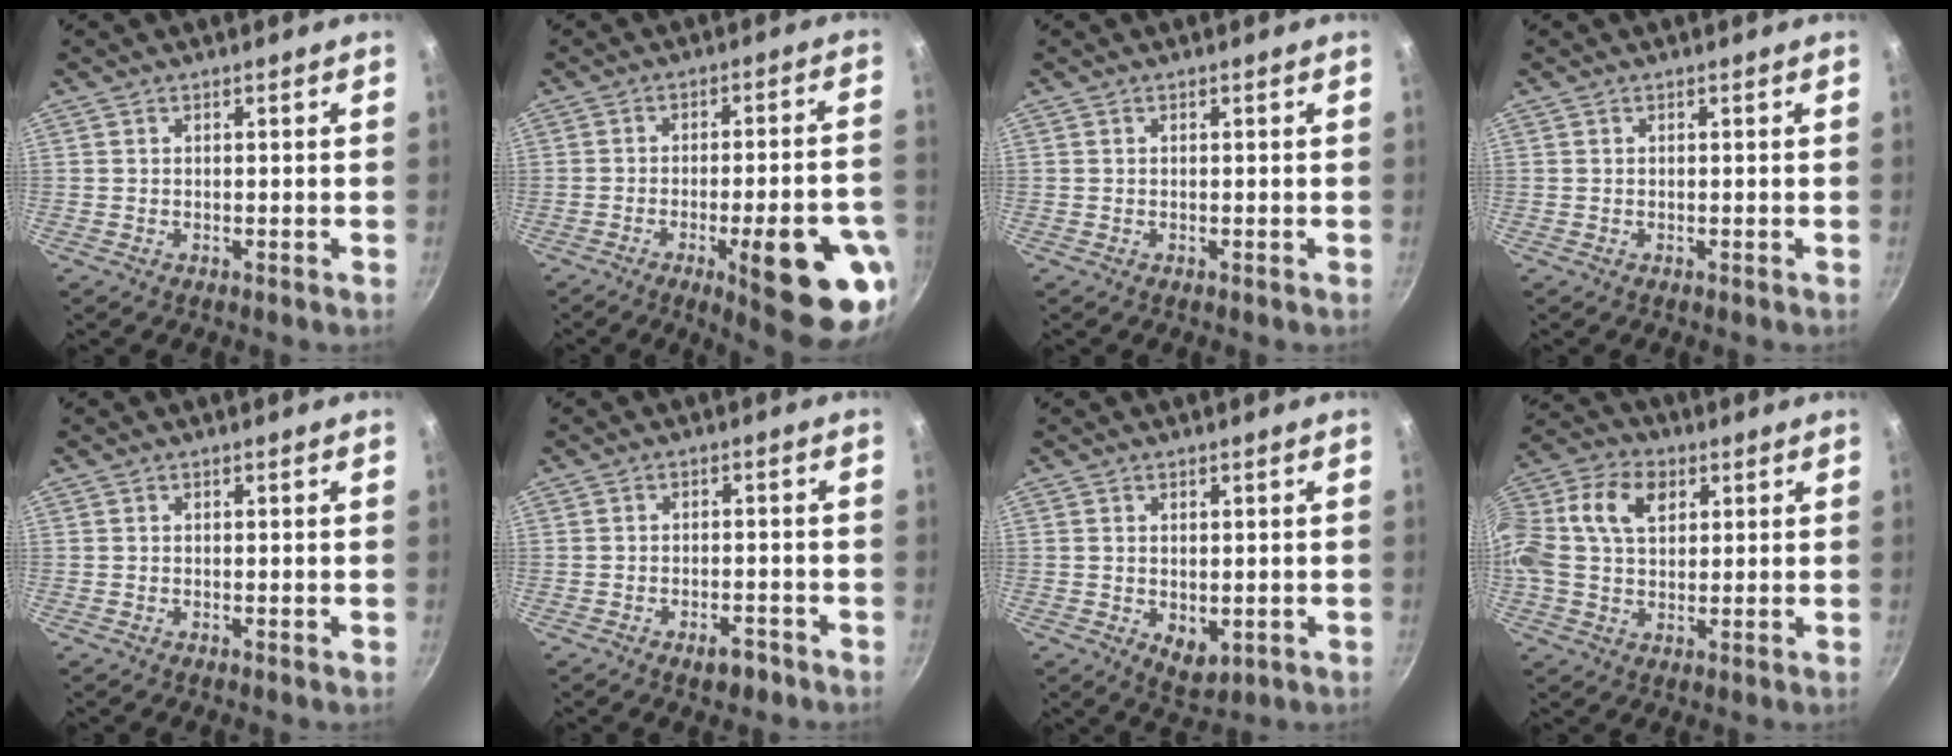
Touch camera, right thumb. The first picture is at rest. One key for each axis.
{"total": 18.4, "fx": -7.1, "fy": 4.6, "fz": 16.4, "tx": -0.187, "ty": 0.023, "tz": -0.088}
{"total": 0.0}
{"total": 0.0}
{"total": 0.0}
{"total": 3.7, "fx": -2.3, "fy": 1.9, "fz": 2.1, "tx": -0.021, "ty": 0.022, "tz": -0.028}
{"total": 4.8, "fx": -0.3, "fy": 3.1, "fz": 3.6, "tx": -0.045, "ty": -0.013, "tz": 0.003}
{"total": 17.5, "fx": 4.3, "fy": 12.2, "fz": 11.9, "tx": -0.251, "ty": 0.031, "tz": 0.064}